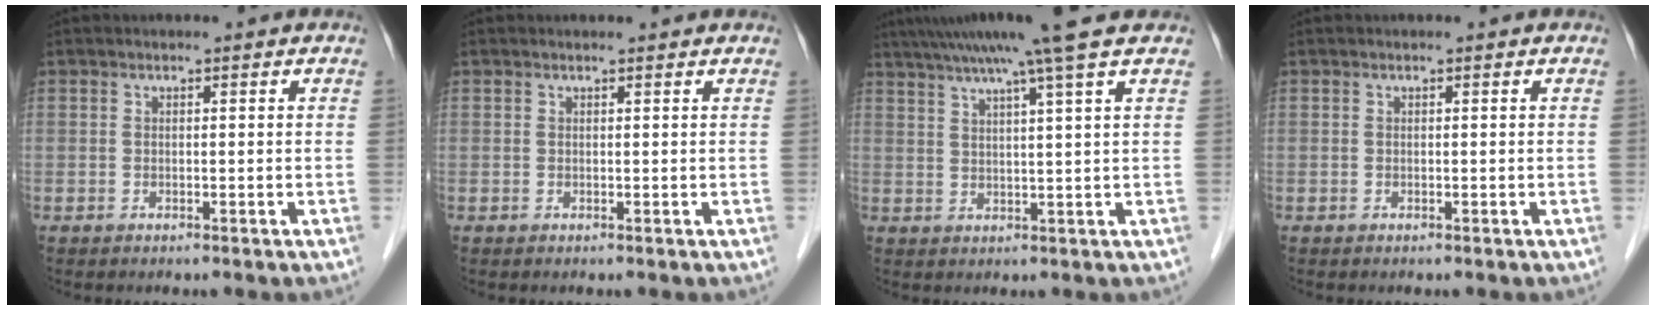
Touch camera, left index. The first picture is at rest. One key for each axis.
{"total": 1.2, "fx": 1.2, "fy": 0.1, "fz": 0.2, "tx": -0.012, "ty": 0.007, "tz": 0.014}
{"total": 10.5, "fx": 7.9, "fy": -2.0, "fz": 6.7, "tx": -0.110, "ty": 0.017, "tz": 0.109}
{"total": 0.0}